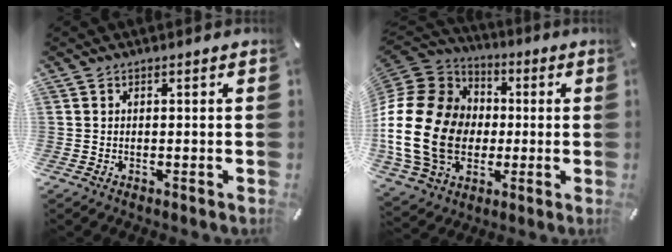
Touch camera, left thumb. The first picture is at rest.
{"total": 24.5, "force": [-3.7, 19.3, 14.6], "torque": [-0.308, 0.025, -0.054]}